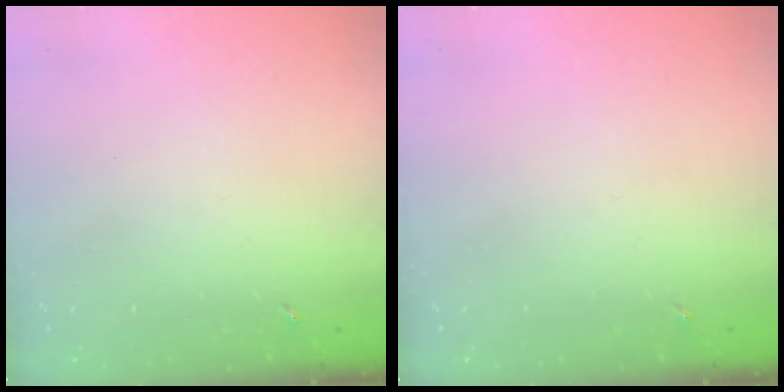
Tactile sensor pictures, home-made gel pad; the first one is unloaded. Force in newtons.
{"total": 0.0}